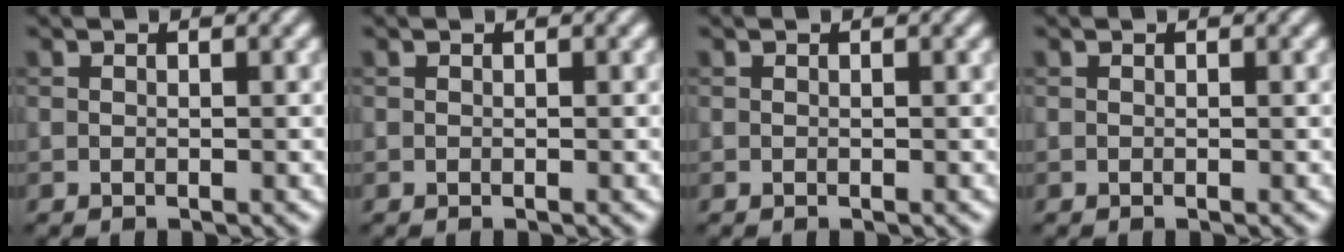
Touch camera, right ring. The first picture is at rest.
{"total": 0.0}
{"total": 0.0}
{"total": 0.0}